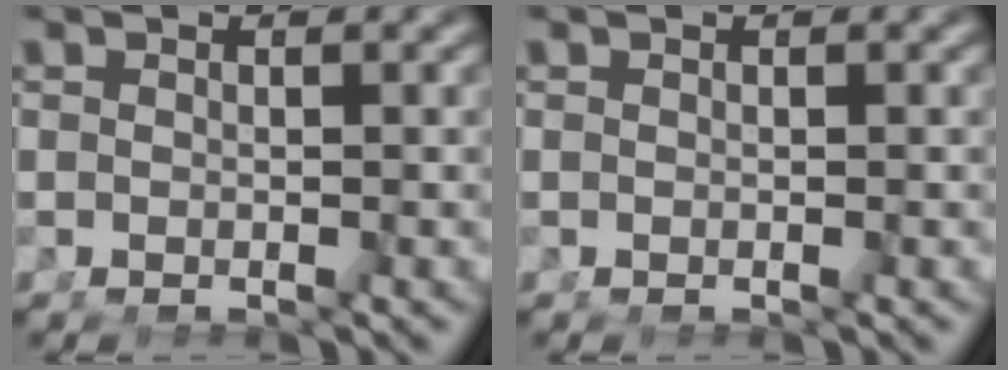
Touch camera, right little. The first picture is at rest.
{"total": 0.0}